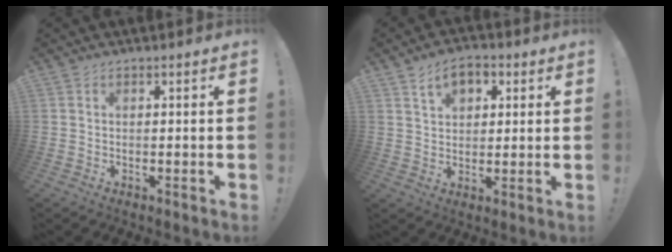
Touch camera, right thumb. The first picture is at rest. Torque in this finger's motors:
{"motor_torque": [0.00, 0.02, 0.17, 0.28, 0.00]}